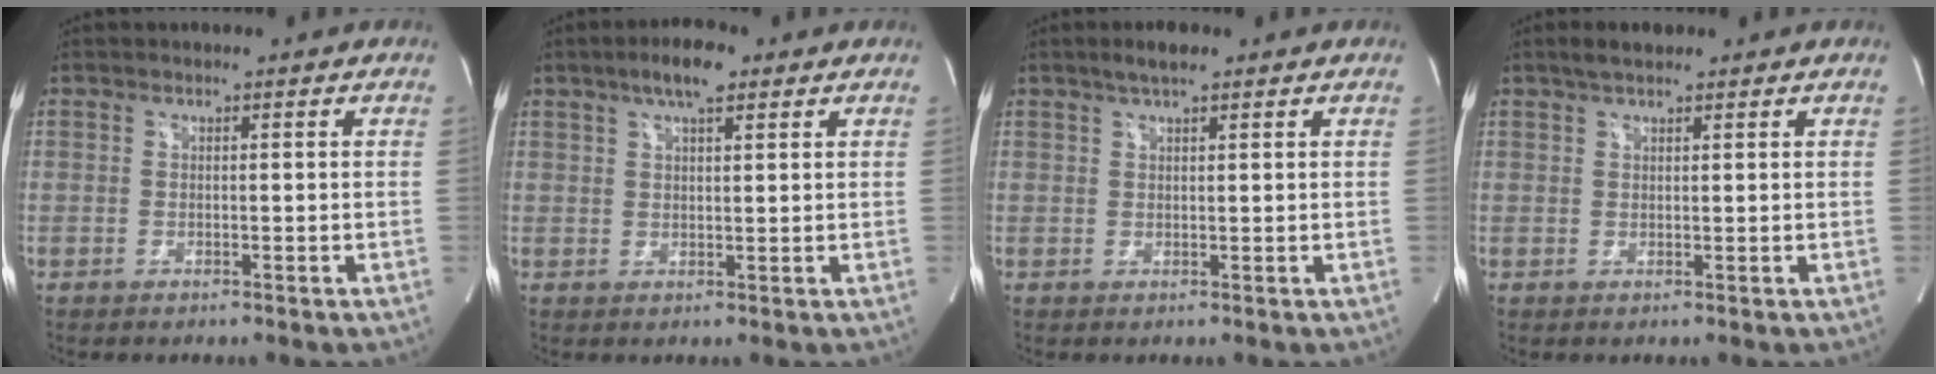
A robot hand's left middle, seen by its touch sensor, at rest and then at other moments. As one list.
[{"total": 5.7, "force": [3.5, 1.3, 4.2], "torque": [-0.080, 0.013, 0.058]}, {"total": 3.1, "force": [2.2, 0.6, 2.1], "torque": [-0.044, 0.010, 0.039]}, {"total": 2.9, "force": [2.2, 0.9, 1.7], "torque": [-0.035, 0.014, 0.039]}]